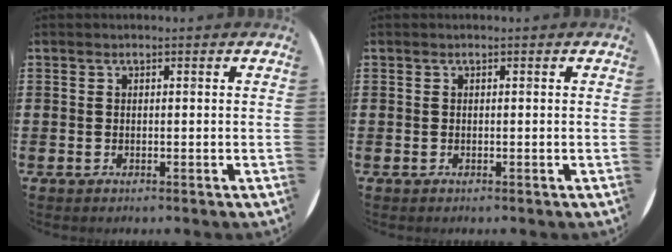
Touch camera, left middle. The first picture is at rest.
{"total": 0.0}